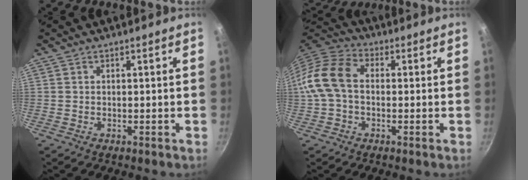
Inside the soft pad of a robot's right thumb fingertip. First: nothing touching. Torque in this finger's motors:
{"motor_torque": [-0.60, 0.81, 0.65, -0.67, 0.24]}